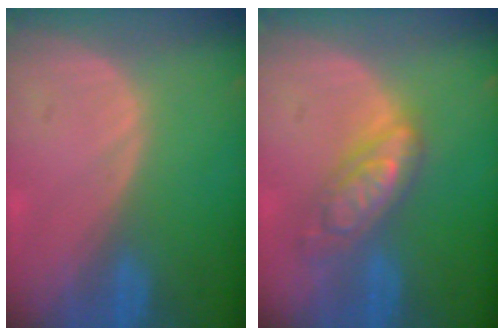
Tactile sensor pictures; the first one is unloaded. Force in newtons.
{"total": 6.4, "press": 6.4, "slide": 0.5}